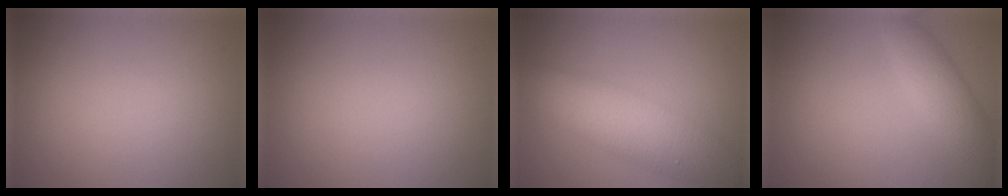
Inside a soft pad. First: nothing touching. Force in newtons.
{"total": 0.0}
{"total": 6.8, "press": 6.8, "slide": 0.3}
{"total": 3.0, "press": 3.0, "slide": 0.2}